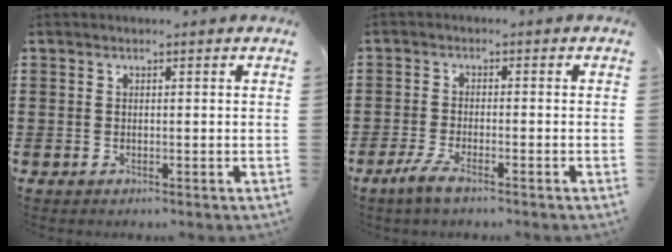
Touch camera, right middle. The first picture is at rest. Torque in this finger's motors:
{"motor_torque": [1.16, -0.62, 0.08, 0.06]}